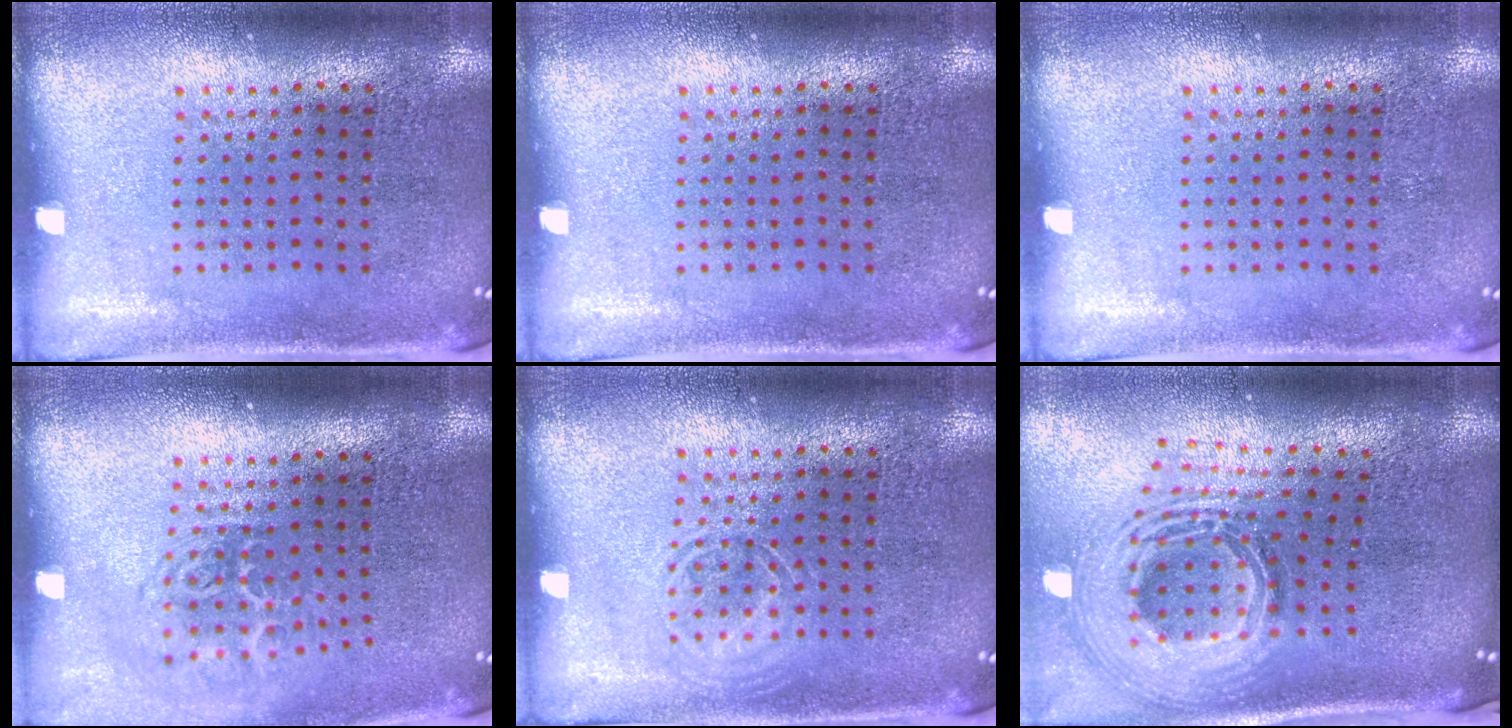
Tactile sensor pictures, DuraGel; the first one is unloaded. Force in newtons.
{"total": 0.0}
{"total": 0.0}
{"total": 1.8, "press": 1.2, "slide": 1.4}
{"total": 1.6, "press": 1.6, "slide": 0.2}
{"total": 3.0, "press": 2.0, "slide": 2.2}